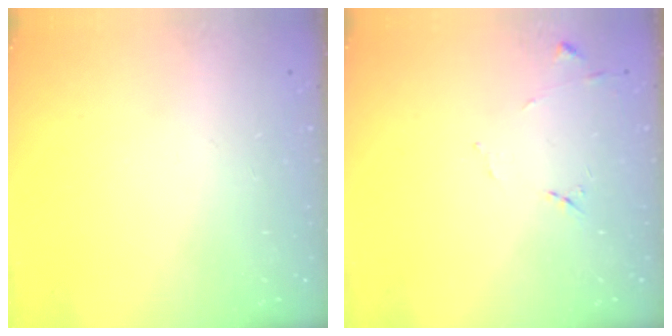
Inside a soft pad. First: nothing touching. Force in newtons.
{"total": 7.1, "press": 7.1, "slide": 0.7}